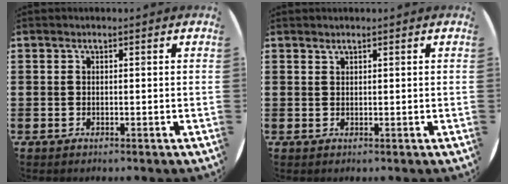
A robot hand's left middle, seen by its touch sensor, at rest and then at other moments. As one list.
[{"total": 0.6, "force": [0.6, 0.0, 0.0], "torque": [0.000, 0.001, 0.011]}]